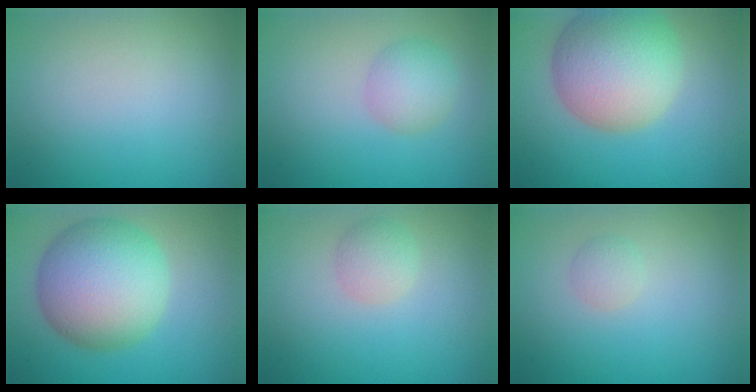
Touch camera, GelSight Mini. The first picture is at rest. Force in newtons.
{"total": 2.9, "press": 2.9, "slide": 0.2}
{"total": 9.7, "press": 9.7, "slide": 0.6}
{"total": 10.5, "press": 10.5, "slide": 0.3}
{"total": 1.9, "press": 1.9, "slide": 0.1}
{"total": 1.0, "press": 1.0, "slide": 0.0}